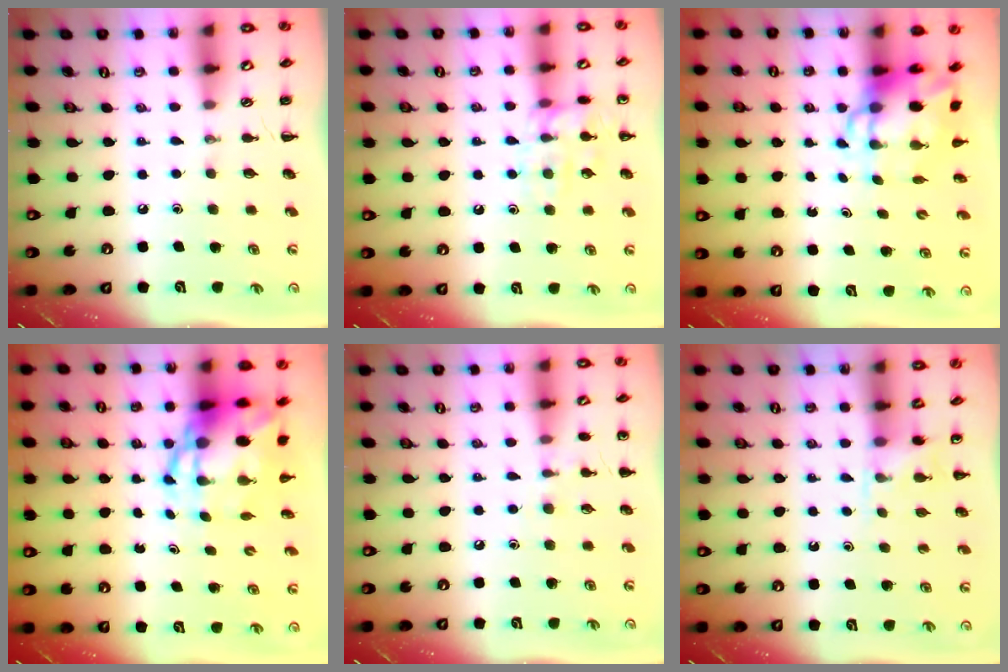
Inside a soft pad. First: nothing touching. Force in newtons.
{"total": 11.2, "press": 11.2, "slide": 0.6}
{"total": 6.3, "press": 6.1, "slide": 1.5}
{"total": 7.8, "press": 7.6, "slide": 1.8}
{"total": 6.2, "press": 5.9, "slide": 1.7}
{"total": 4.8, "press": 4.6, "slide": 1.4}